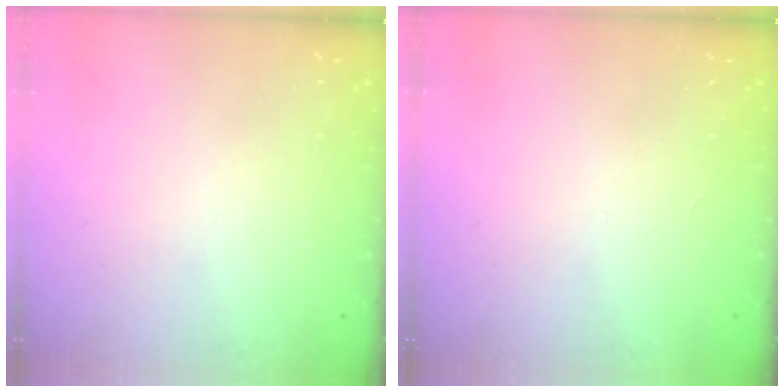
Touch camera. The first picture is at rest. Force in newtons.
{"total": 0.0}